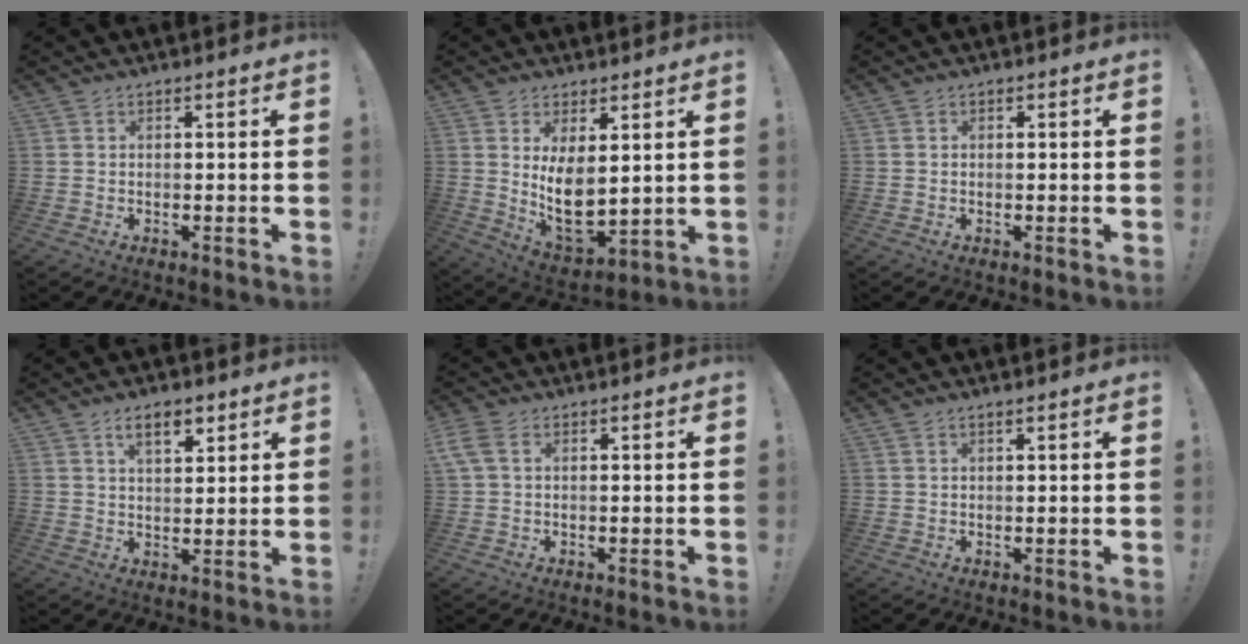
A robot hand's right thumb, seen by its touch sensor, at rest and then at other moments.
{"total": 10.8, "force": [3.2, 5.4, 8.8], "torque": [-0.153, -0.050, 0.065]}
{"total": 0.0}
{"total": 7.4, "force": [4.2, 3.6, 4.9], "torque": [-0.070, -0.011, 0.072]}
{"total": 4.1, "force": [1.4, 2.2, 3.1], "torque": [-0.069, 0.006, 0.028]}
{"total": 0.8, "force": [0.7, 0.2, 0.3], "torque": [-0.015, 0.003, 0.015]}